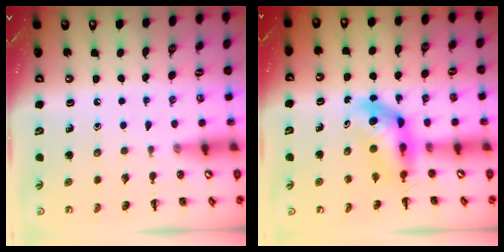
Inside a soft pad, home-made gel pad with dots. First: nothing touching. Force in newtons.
{"total": 5.1, "press": 5.0, "slide": 0.9}